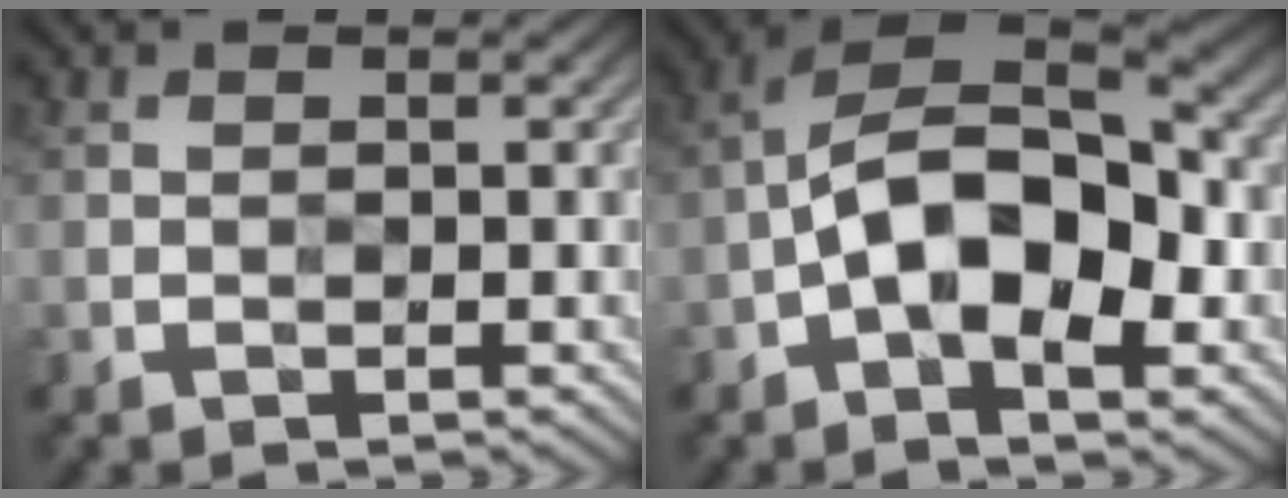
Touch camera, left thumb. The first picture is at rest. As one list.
[{"total": 11.3, "force": [-2.4, 6.0, 9.2], "torque": [-0.157, 0.015, -0.057]}]